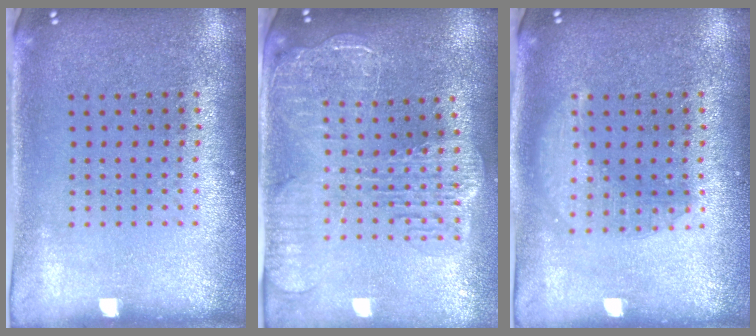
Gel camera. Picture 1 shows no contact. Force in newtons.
{"total": 2.7, "press": 2.3, "slide": 1.4}
{"total": 2.3, "press": 2.3, "slide": 0.3}